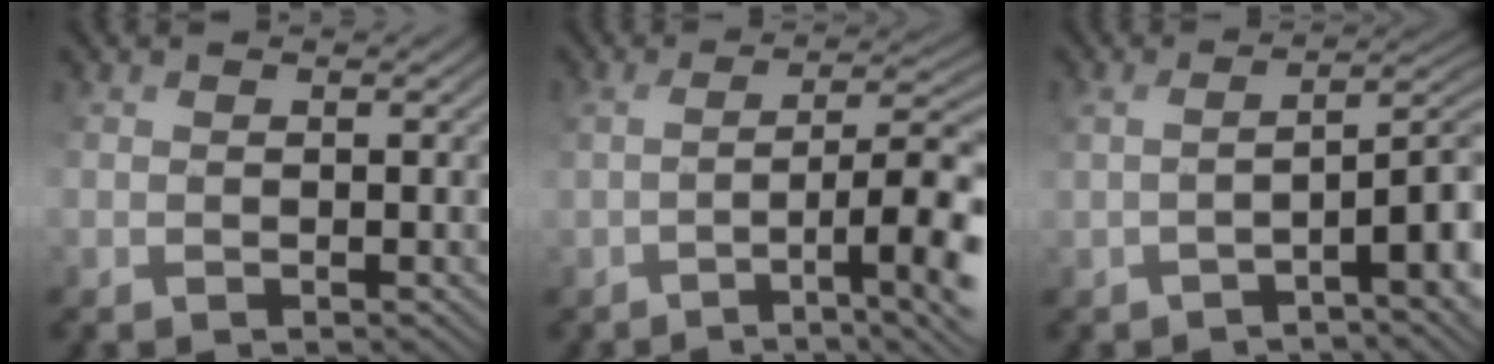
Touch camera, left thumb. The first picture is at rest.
{"total": 10.1, "force": [-3.5, 2.4, 9.2], "torque": [-0.120, 0.017, -0.038]}
{"total": 7.3, "force": [-2.2, 1.7, 6.7], "torque": [-0.089, 0.010, -0.026]}